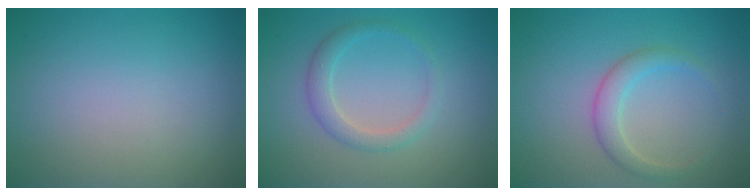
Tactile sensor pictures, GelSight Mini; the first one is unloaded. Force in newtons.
{"total": 2.2, "press": 2.2, "slide": 0.1}
{"total": 2.3, "press": 2.3, "slide": 0.1}